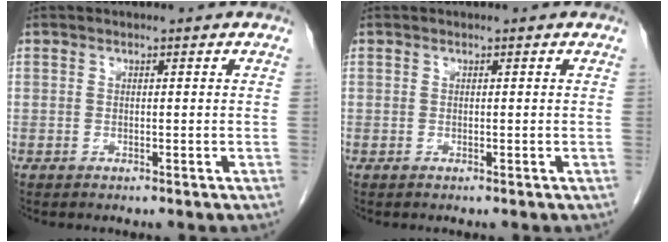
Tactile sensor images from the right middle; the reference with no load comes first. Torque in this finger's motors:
{"motor_torque": [0.10, -0.12, -0.07, -0.01]}